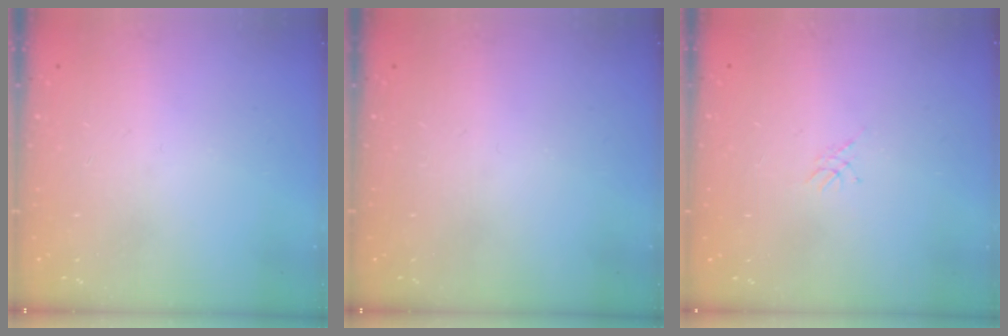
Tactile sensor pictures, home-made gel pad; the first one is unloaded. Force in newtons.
{"total": 0.0}
{"total": 1.1, "press": 1.1, "slide": 0.3}